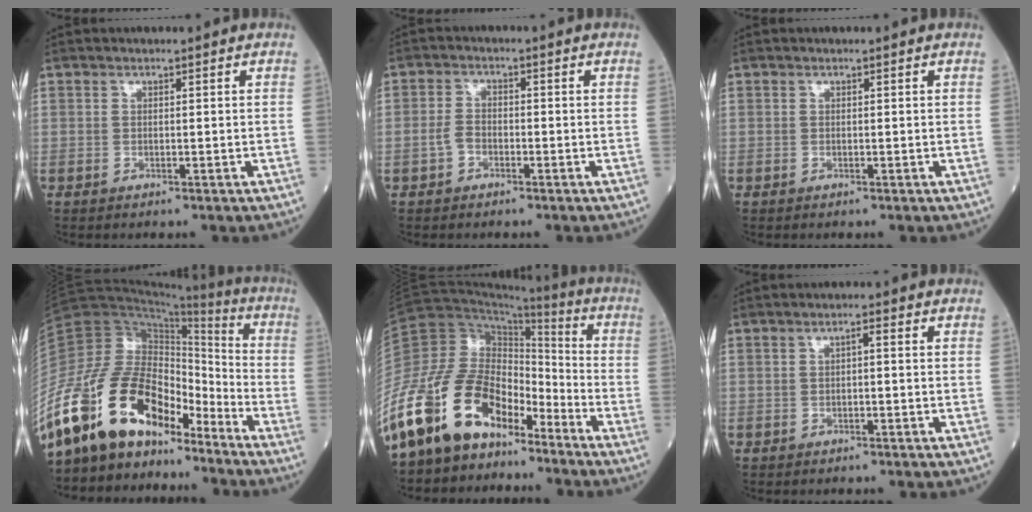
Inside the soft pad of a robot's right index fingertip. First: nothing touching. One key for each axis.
{"total": 2.5, "fx": -1.2, "fy": 1.7, "fz": 1.4, "tx": -0.029, "ty": 0.005, "tz": -0.024}
{"total": 0.0}
{"total": 21.6, "fx": -16.2, "fy": 8.4, "fz": 11.6, "tx": -0.241, "ty": 0.036, "tz": -0.295}
{"total": 20.4, "fx": -15.2, "fy": 9.3, "fz": 9.9, "tx": -0.215, "ty": 0.036, "tz": -0.282}
{"total": 1.0, "fx": 0.0, "fy": 0.2, "fz": 1.0, "tx": -0.014, "ty": 0.004, "tz": 0.000}